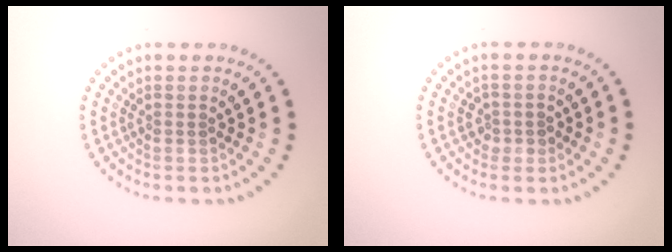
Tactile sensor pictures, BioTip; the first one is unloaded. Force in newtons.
{"total": 1.4, "press": 1.3, "slide": 0.4}